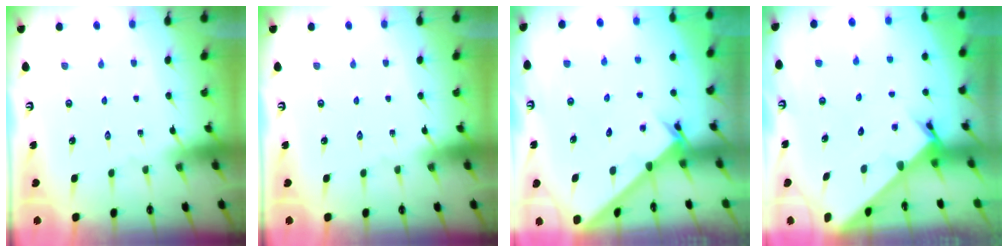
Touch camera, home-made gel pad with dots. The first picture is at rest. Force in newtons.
{"total": 0.0}
{"total": 2.1, "press": 2.1, "slide": 0.2}
{"total": 2.2, "press": 2.2, "slide": 0.2}